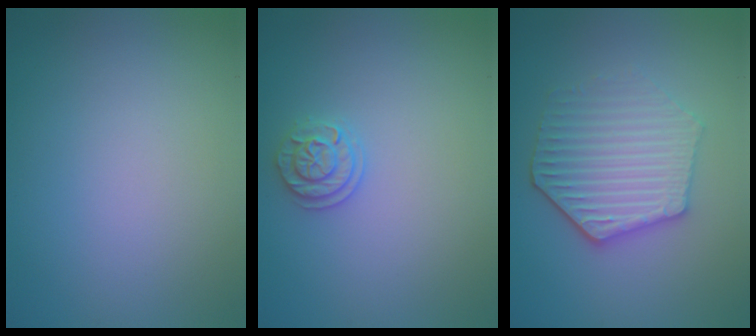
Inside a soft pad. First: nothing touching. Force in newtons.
{"total": 1.8, "press": 1.8, "slide": 0.5}
{"total": 4.8, "press": 4.0, "slide": 2.5}